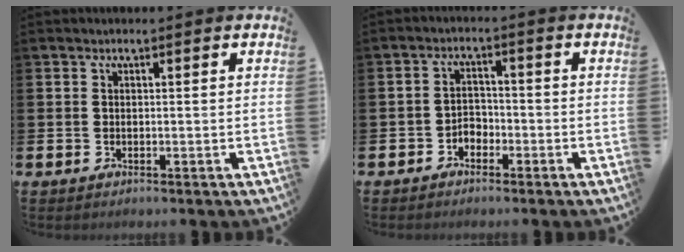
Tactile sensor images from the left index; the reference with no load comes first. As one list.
[{"total": 2.3, "force": [-1.8, 1.4, 0.4], "torque": [-0.013, 0.007, -0.041]}]